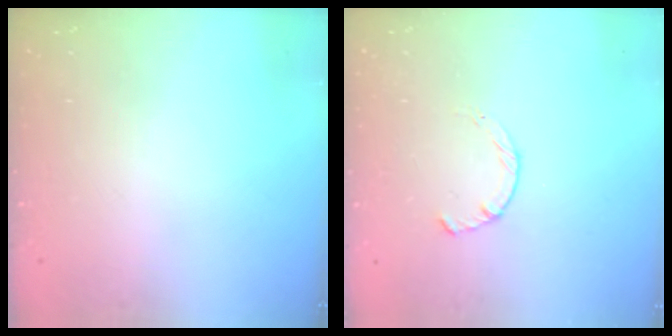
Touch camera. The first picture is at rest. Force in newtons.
{"total": 2.2, "press": 2.2, "slide": 0.4}